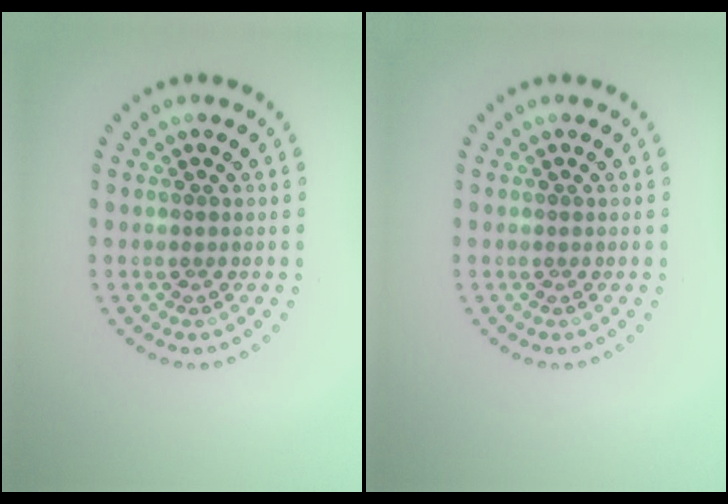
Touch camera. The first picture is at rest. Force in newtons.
{"total": 0.0}